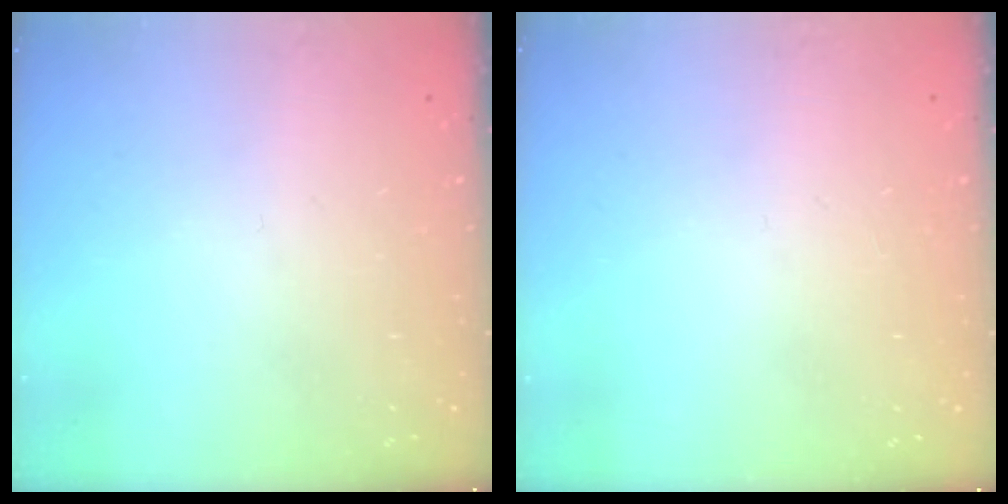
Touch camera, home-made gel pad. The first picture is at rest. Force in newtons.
{"total": 0.0}